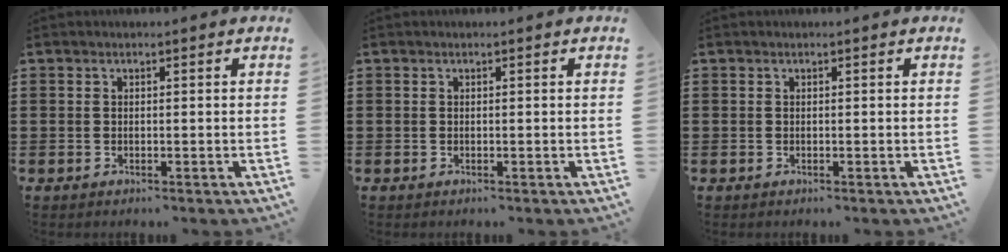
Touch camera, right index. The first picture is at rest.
{"total": 0.0}
{"total": 0.0}